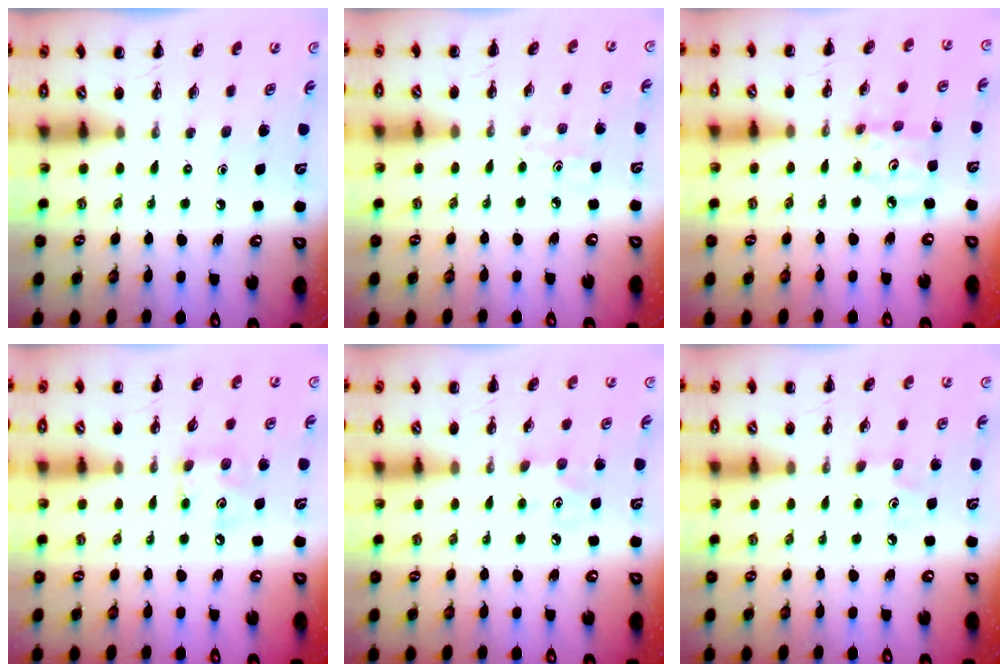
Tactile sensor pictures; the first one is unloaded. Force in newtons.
{"total": 2.6, "press": 2.3, "slide": 1.1}
{"total": 3.6, "press": 3.6, "slide": 0.5}
{"total": 5.5, "press": 5.5, "slide": 0.7}
{"total": 3.4, "press": 3.3, "slide": 0.9}
{"total": 3.8, "press": 3.7, "slide": 0.8}